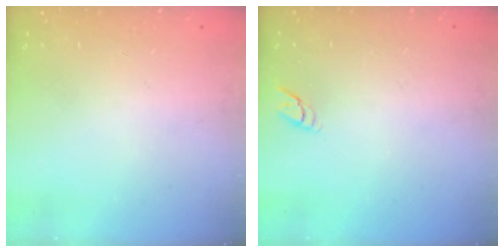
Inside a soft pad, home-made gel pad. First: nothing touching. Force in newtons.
{"total": 3.1, "press": 3.1, "slide": 0.3}